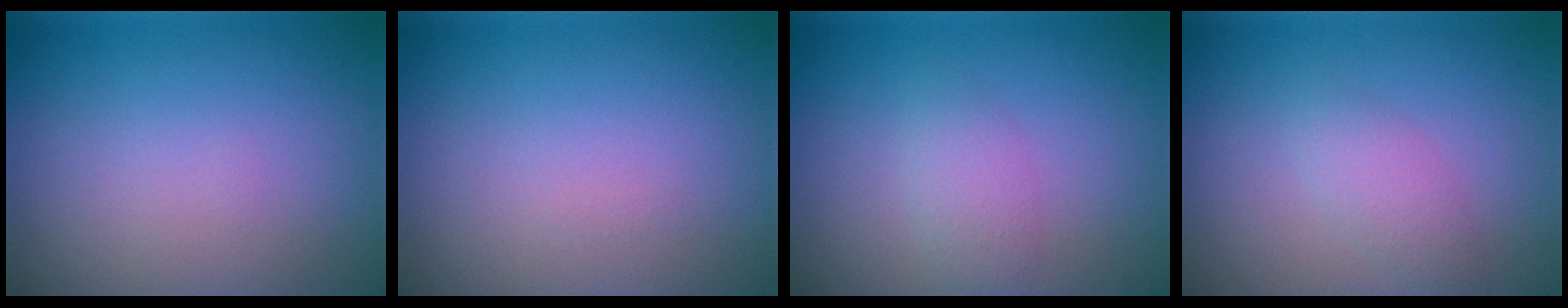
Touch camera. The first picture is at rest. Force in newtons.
{"total": 0.0}
{"total": 1.8, "press": 1.8, "slide": 0.1}
{"total": 1.8, "press": 1.8, "slide": 0.0}